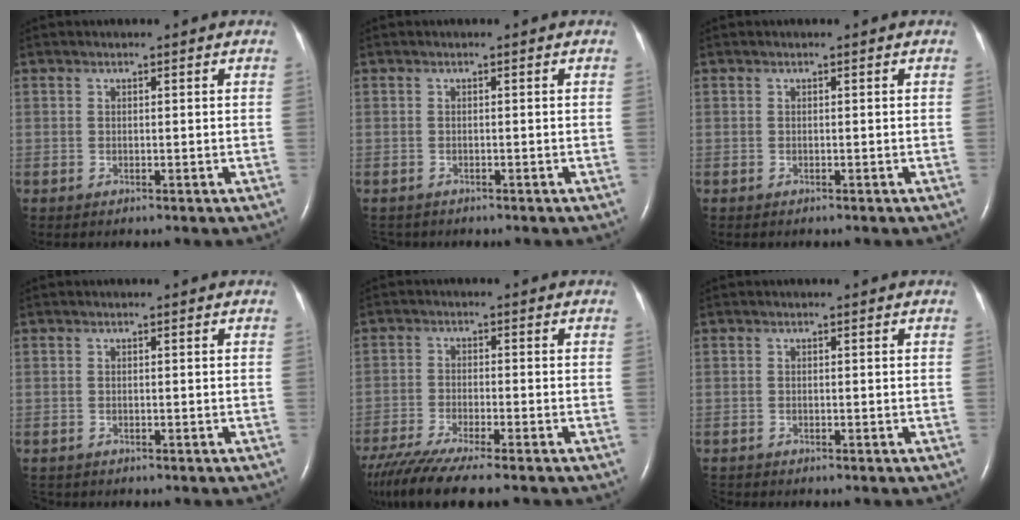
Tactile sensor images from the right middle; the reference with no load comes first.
{"total": 2.2, "force": [-1.9, 1.2, 0.3], "torque": [-0.007, -0.003, -0.026]}
{"total": 0.0}
{"total": 2.0, "force": [-1.7, 1.0, 0.4], "torque": [-0.009, -0.004, -0.021]}
{"total": 11.8, "force": [-9.6, 0.7, 6.7], "torque": [-0.115, -0.028, -0.159]}
{"total": 0.7, "force": [-0.7, 0.0, -0.2], "torque": [0.000, -0.004, -0.011]}